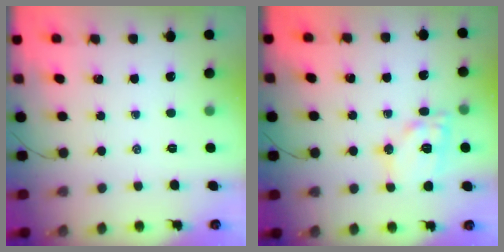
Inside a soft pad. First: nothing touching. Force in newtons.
{"total": 12.0, "press": 12.0, "slide": 1.1}